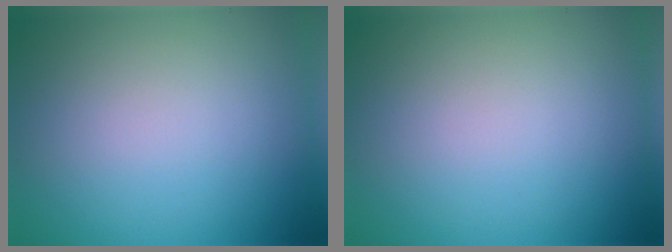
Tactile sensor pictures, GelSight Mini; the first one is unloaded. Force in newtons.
{"total": 0.0}